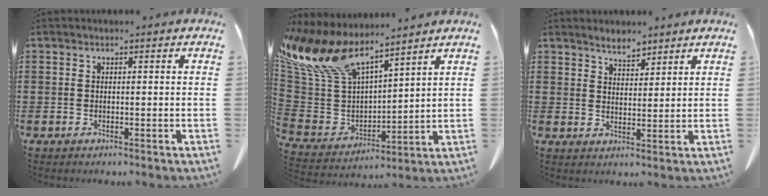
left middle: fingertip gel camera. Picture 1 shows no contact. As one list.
[{"total": 11.7, "force": [9.3, 4.2, 5.8], "torque": [-0.156, -0.053, 0.169]}, {"total": 3.2, "force": [3.0, 1.0, 0.5], "torque": [-0.018, -0.002, 0.057]}]